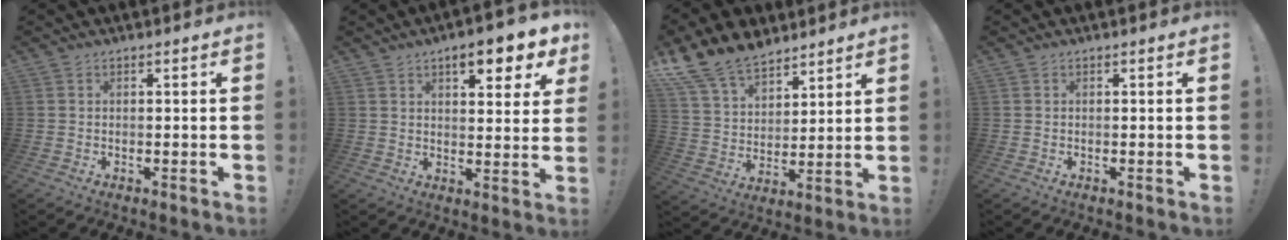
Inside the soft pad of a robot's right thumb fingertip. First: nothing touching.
{"total": 9.0, "force": [5.1, 2.8, 6.8], "torque": [-0.084, -0.025, 0.083]}
{"total": 15.0, "force": [11.8, 7.6, 5.3], "torque": [-0.109, -0.081, 0.226]}
{"total": 0.0}